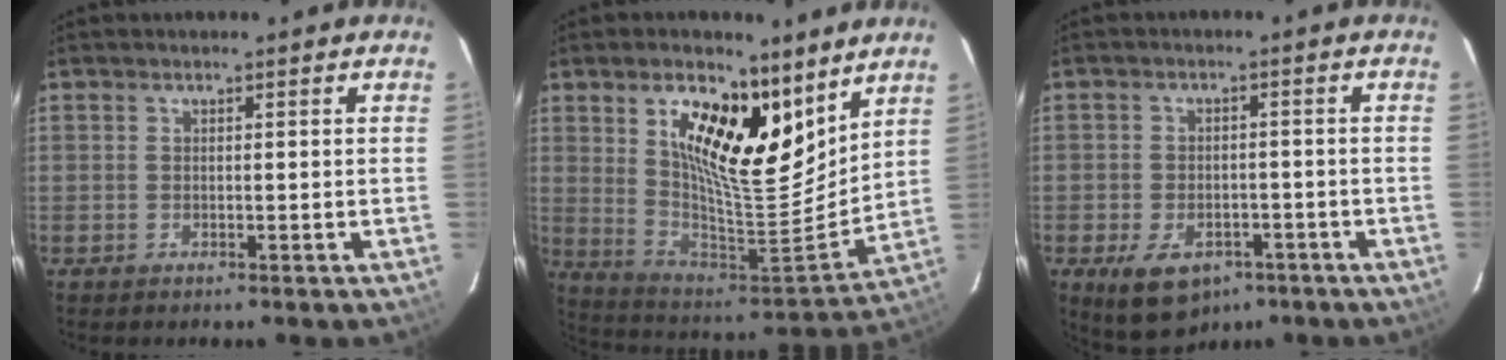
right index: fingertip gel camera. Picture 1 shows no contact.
{"total": 18.9, "force": [10.4, 7.8, 13.6], "torque": [-0.232, -0.011, 0.188]}
{"total": 10.4, "force": [-5.8, 6.6, 5.6], "torque": [-0.122, -0.011, -0.078]}